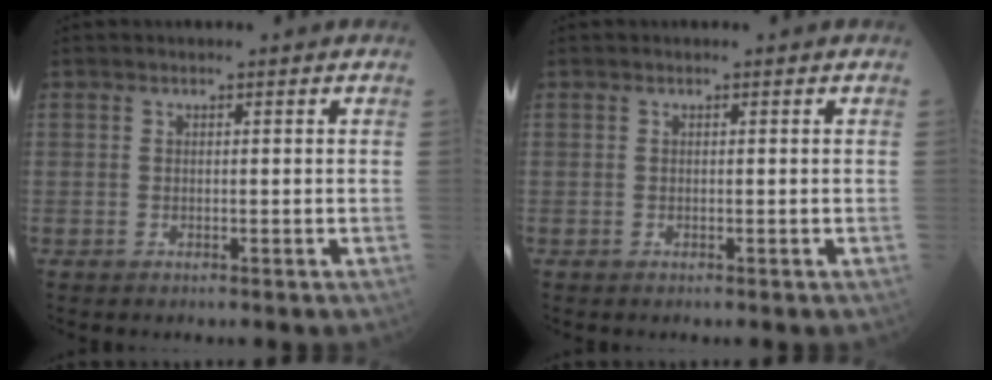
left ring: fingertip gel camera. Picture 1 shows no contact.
{"total": 0.0}